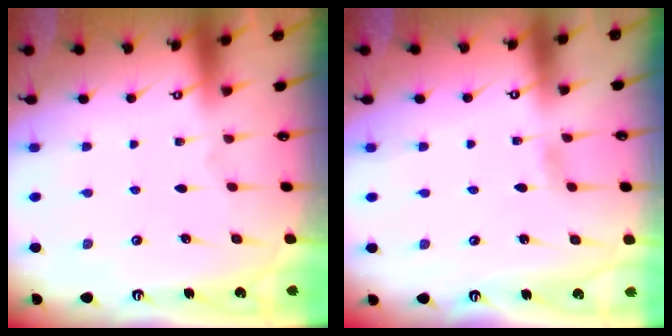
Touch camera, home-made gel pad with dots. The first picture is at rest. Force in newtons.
{"total": 2.7, "press": 2.7, "slide": 0.4}